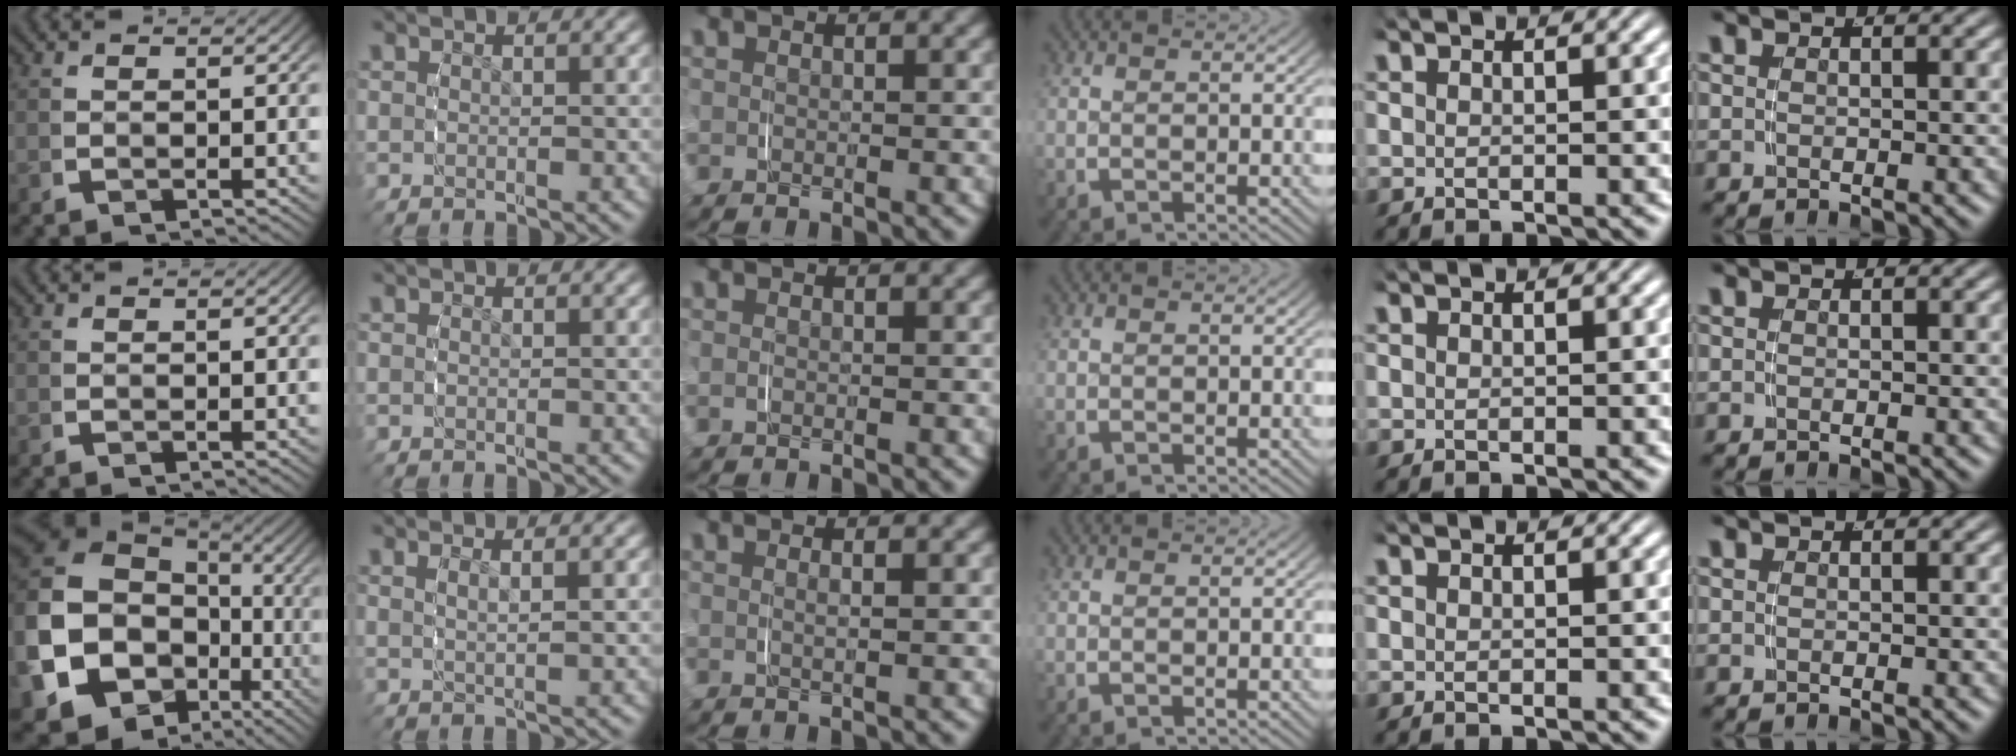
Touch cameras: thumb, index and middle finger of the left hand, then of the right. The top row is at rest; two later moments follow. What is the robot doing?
{"motion": "grasp_and_lifting", "object": "napkin"}